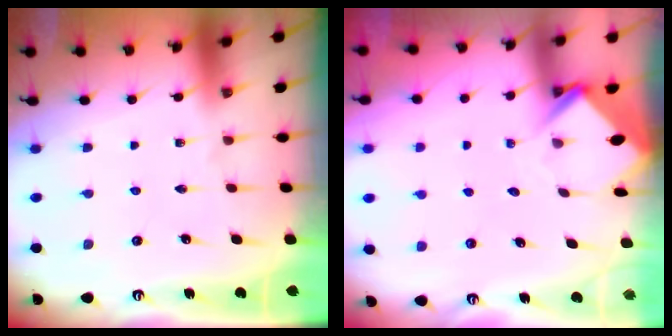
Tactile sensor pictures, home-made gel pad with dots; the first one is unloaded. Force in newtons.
{"total": 3.8, "press": 3.8, "slide": 0.2}